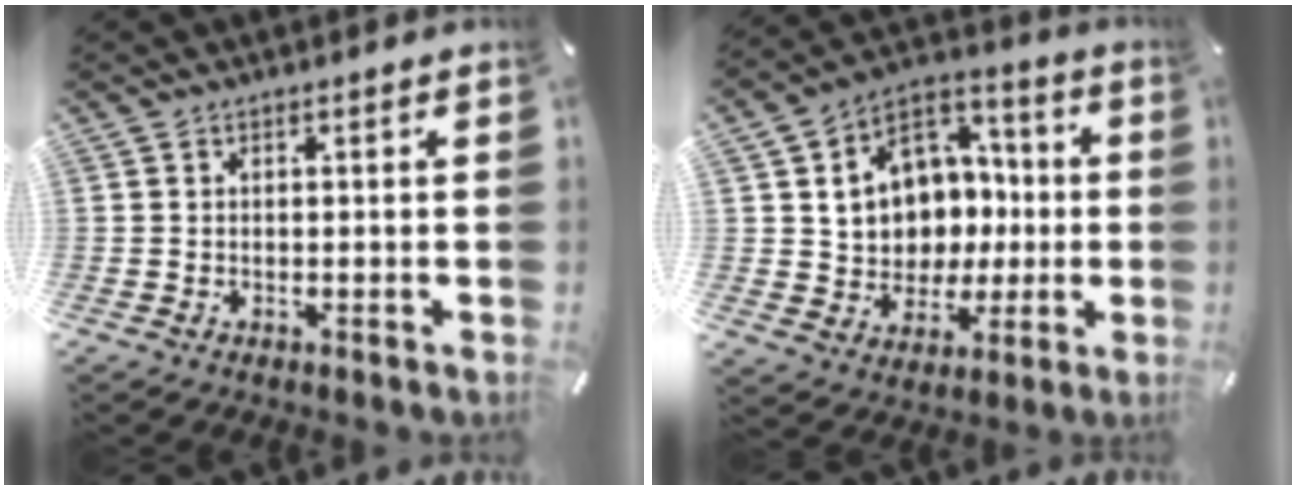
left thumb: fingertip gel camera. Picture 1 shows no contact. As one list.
[{"total": 12.3, "force": [0.5, 11.7, 3.7], "torque": [-0.062, -0.012, 0.022]}]